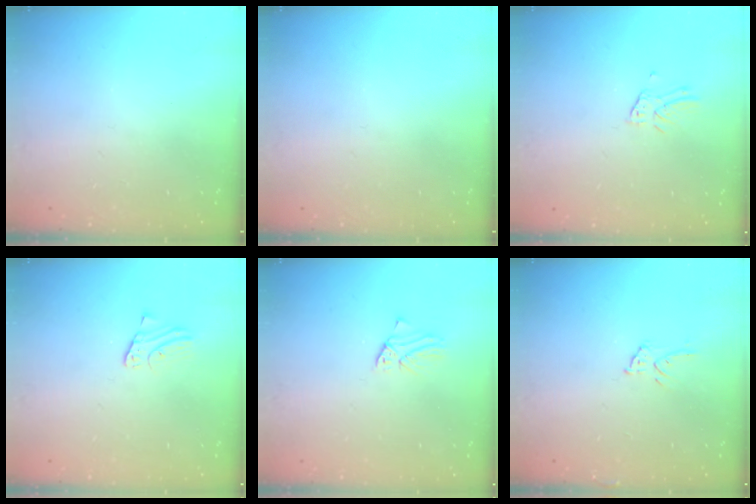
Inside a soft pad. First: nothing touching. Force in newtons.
{"total": 0.0}
{"total": 2.8, "press": 2.8, "slide": 0.1}
{"total": 1.6, "press": 1.6, "slide": 0.1}
{"total": 1.2, "press": 1.2, "slide": 0.2}
{"total": 5.4, "press": 5.4, "slide": 0.3}